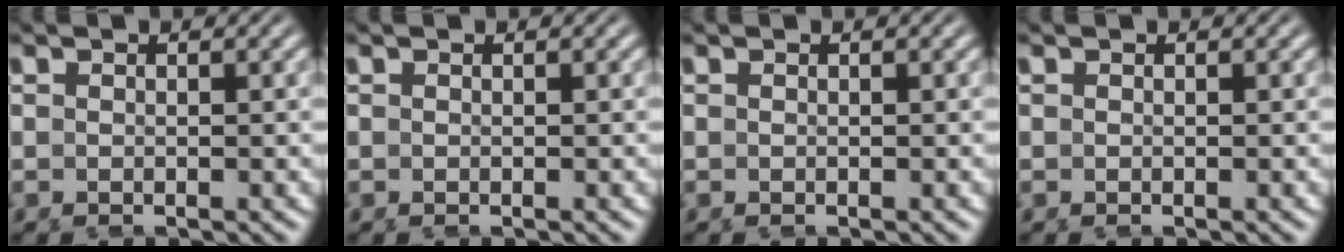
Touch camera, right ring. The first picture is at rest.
{"total": 0.0}
{"total": 0.0}
{"total": 0.0}